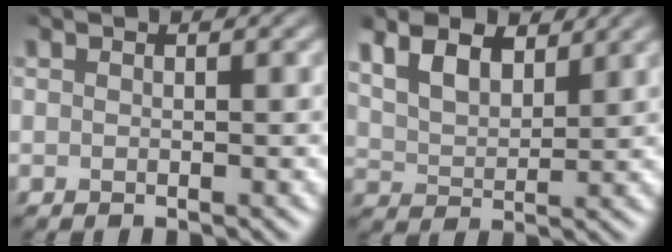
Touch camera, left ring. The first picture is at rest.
{"total": 4.3, "force": [2.7, 2.0, 2.6], "torque": [-0.062, 0.003, 0.051]}